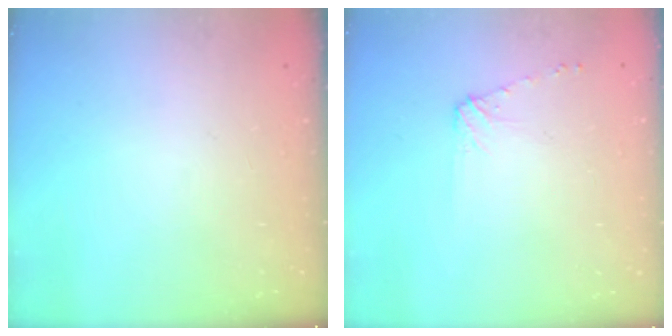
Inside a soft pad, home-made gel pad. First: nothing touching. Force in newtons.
{"total": 6.2, "press": 6.1, "slide": 0.8}